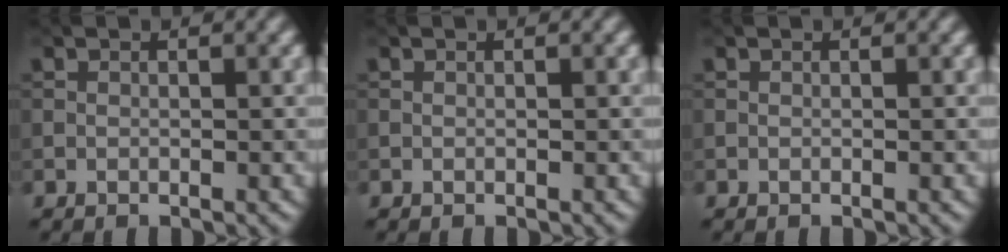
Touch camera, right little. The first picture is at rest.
{"total": 0.0}
{"total": 0.0}